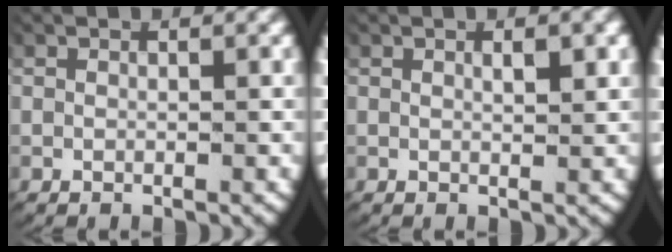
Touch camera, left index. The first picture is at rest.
{"total": 1.2, "force": [0.5, 0.2, 1.1], "torque": [-0.014, -0.004, 0.009]}